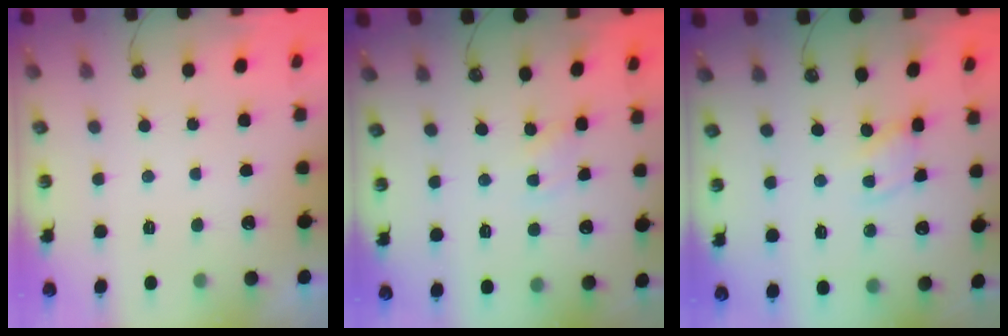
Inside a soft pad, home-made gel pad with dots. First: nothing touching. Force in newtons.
{"total": 0.6, "press": 0.6, "slide": 0.1}
{"total": 1.2, "press": 1.2, "slide": 0.2}